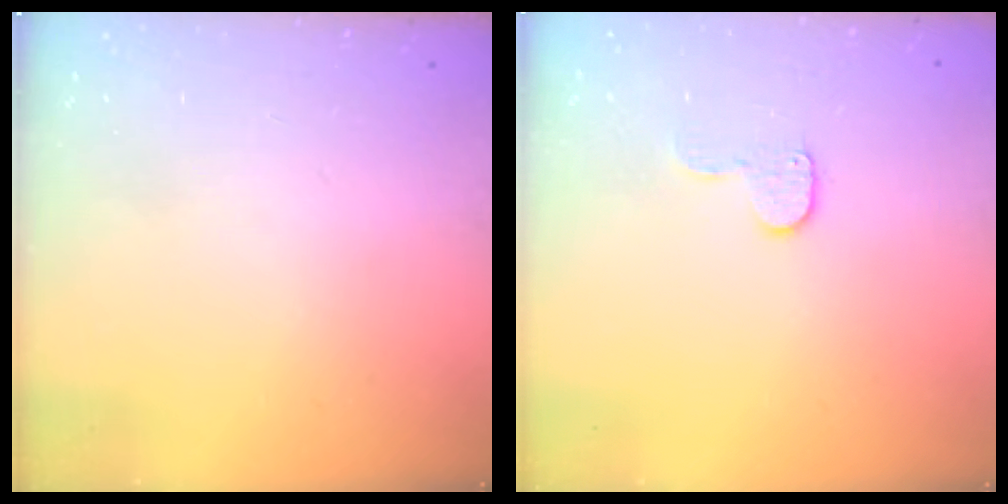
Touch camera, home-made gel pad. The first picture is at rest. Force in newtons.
{"total": 5.5, "press": 5.5, "slide": 0.5}